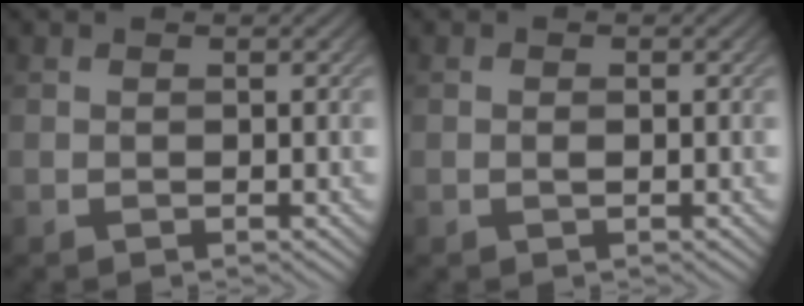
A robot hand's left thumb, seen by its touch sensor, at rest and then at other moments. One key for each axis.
{"total": 0.6, "fx": -0.1, "fy": 0.3, "fz": 0.6, "tx": -0.011, "ty": 0.000, "tz": -0.002}